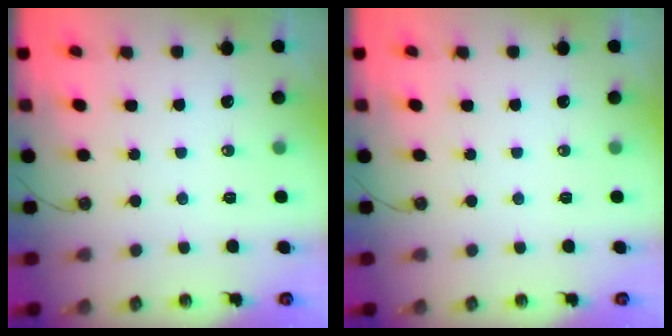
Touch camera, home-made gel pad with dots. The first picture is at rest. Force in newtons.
{"total": 0.0}